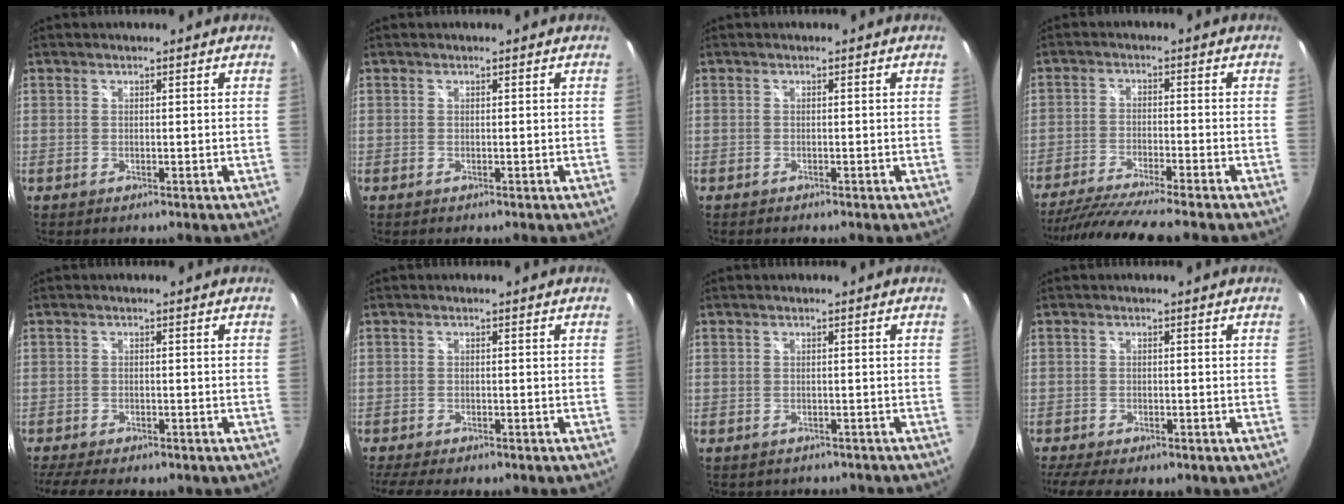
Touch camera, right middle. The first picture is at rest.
{"total": 0.0}
{"total": 0.7, "force": [-0.7, 0.1, 0.2], "torque": [-0.004, -0.002, -0.012]}
{"total": 12.4, "force": [-10.9, -0.4, 5.9], "torque": [-0.129, -0.024, -0.184]}
{"total": 8.6, "force": [-6.6, 3.1, 4.6], "torque": [-0.108, -0.030, -0.102]}
{"total": 7.8, "force": [-6.1, 2.5, 4.0], "torque": [-0.094, -0.028, -0.095]}
{"total": 4.5, "force": [-3.8, 2.1, 1.2], "torque": [-0.022, -0.013, -0.042]}
{"total": 9.3, "force": [-6.7, 3.9, 5.3], "torque": [-0.124, -0.032, -0.100]}